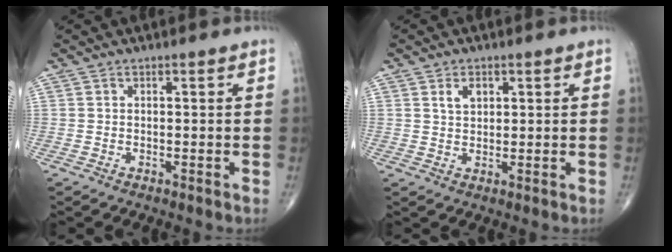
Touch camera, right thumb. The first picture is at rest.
{"total": 3.0, "force": [1.3, 2.0, 1.9], "torque": [-0.024, -0.004, 0.024]}